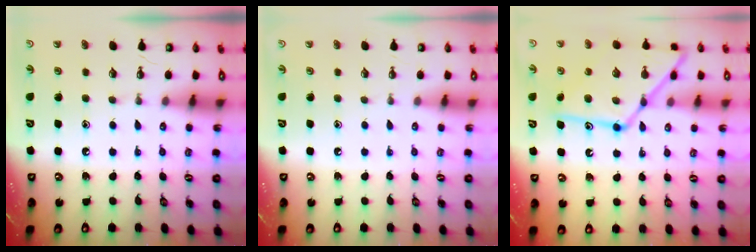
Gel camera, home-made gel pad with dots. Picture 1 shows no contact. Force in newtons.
{"total": 0.0}
{"total": 16.6, "press": 16.5, "slide": 1.3}